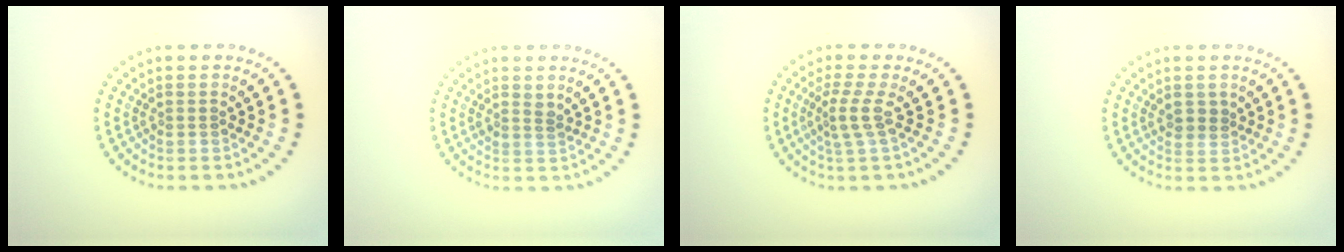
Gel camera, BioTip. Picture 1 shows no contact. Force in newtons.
{"total": 1.0, "press": 0.8, "slide": 0.7}
{"total": 2.2, "press": 1.4, "slide": 1.7}
{"total": 1.2, "press": 1.0, "slide": 0.6}